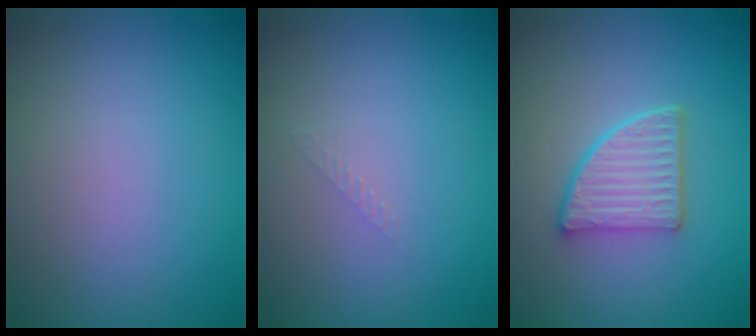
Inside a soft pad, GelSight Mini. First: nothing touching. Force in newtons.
{"total": 0.8, "press": 0.7, "slide": 0.2}
{"total": 4.4, "press": 3.7, "slide": 2.4}